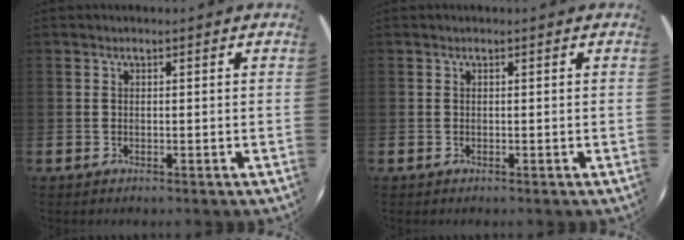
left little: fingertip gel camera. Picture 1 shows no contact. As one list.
[{"total": 0.0}]